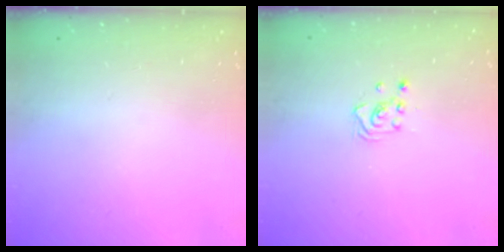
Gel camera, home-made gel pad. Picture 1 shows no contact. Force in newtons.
{"total": 2.8, "press": 2.8, "slide": 0.3}